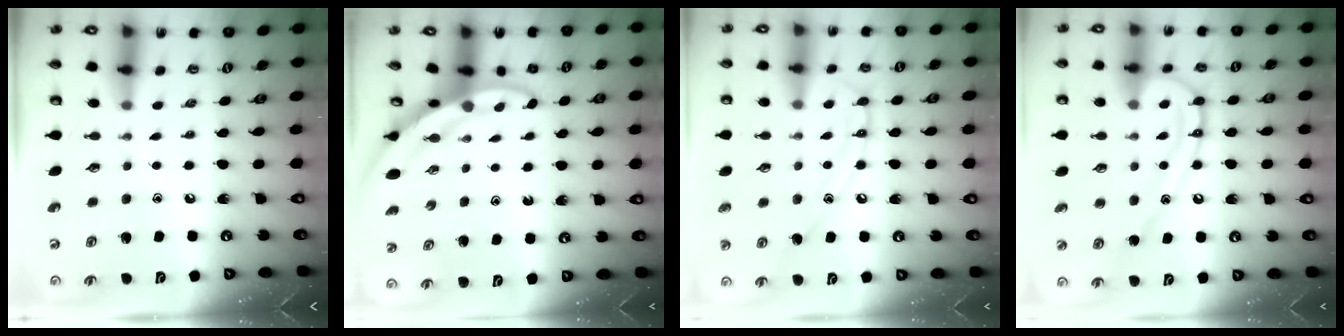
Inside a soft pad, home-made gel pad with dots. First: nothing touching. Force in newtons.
{"total": 2.8, "press": 2.8, "slide": 0.3}
{"total": 10.9, "press": 10.8, "slide": 0.9}
{"total": 12.9, "press": 12.9, "slide": 1.3}